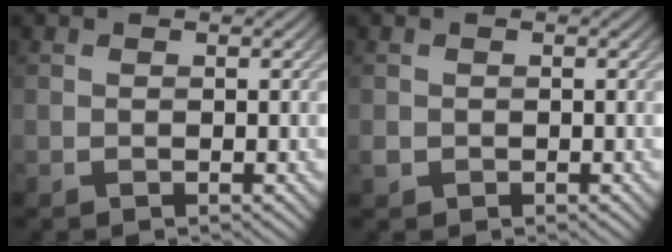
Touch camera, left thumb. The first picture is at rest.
{"total": 0.7, "force": [-0.3, 0.7, 0.2], "torque": [-0.003, -0.002, -0.009]}